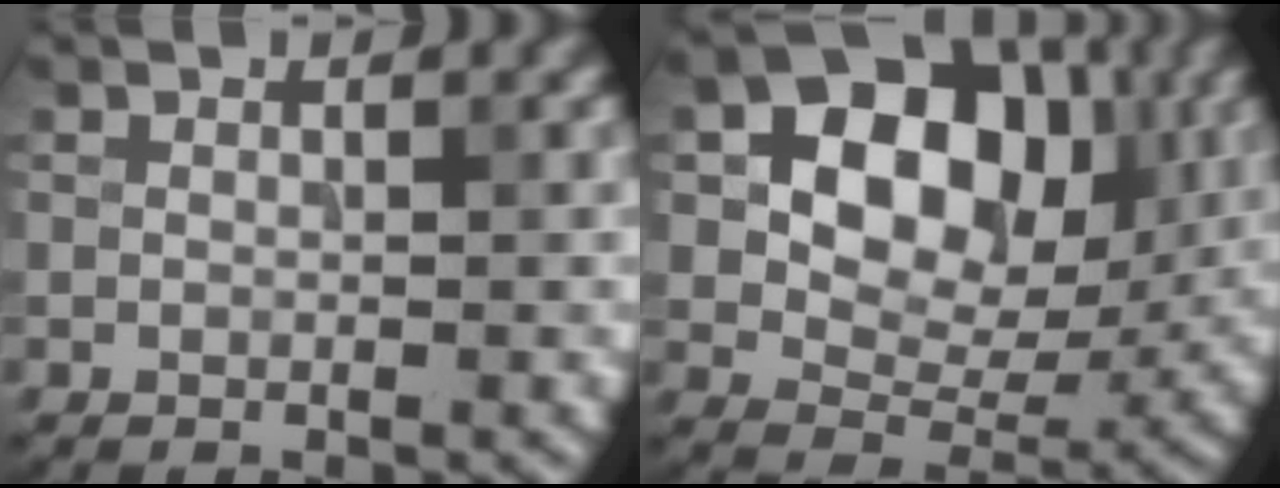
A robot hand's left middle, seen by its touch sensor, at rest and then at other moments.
{"total": 11.7, "force": [2.7, 8.1, 8.0], "torque": [-0.115, 0.001, 0.035]}